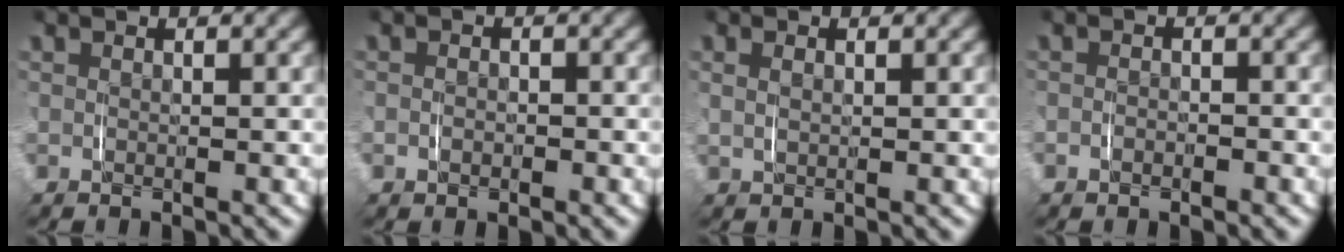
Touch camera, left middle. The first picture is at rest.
{"total": 0.8, "force": [-0.4, 0.6, 0.5], "torque": [-0.007, 0.000, -0.006]}
{"total": 0.9, "force": [0.5, 0.3, 0.6], "torque": [-0.012, 0.000, 0.012]}
{"total": 0.7, "force": [-0.6, 0.3, 0.3], "torque": [-0.006, 0.001, -0.011]}